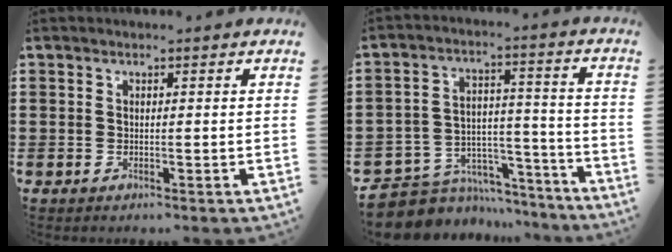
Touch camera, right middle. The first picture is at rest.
{"total": 6.4, "force": [-5.5, 3.3, 0.7], "torque": [-0.029, 0.007, -0.107]}